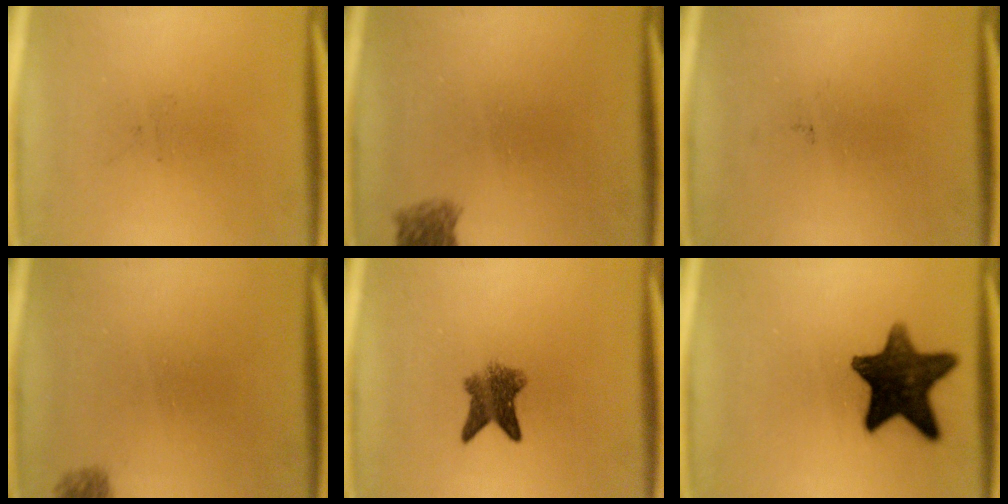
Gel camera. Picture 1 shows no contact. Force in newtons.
{"total": 2.6}
{"total": 0.0}
{"total": 1.4}
{"total": 5.0}
{"total": 13.5}